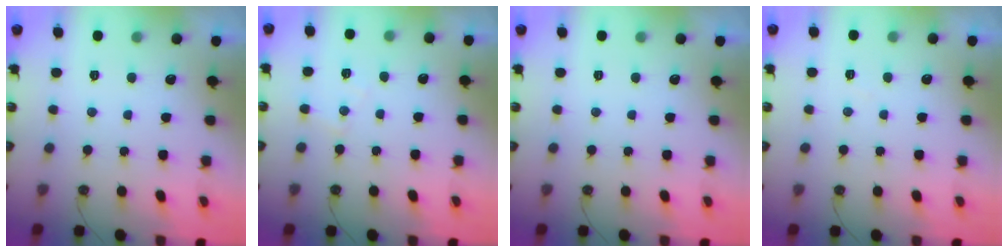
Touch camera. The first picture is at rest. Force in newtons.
{"total": 5.8, "press": 5.7, "slide": 0.8}
{"total": 0.0}
{"total": 3.1, "press": 3.0, "slide": 0.5}